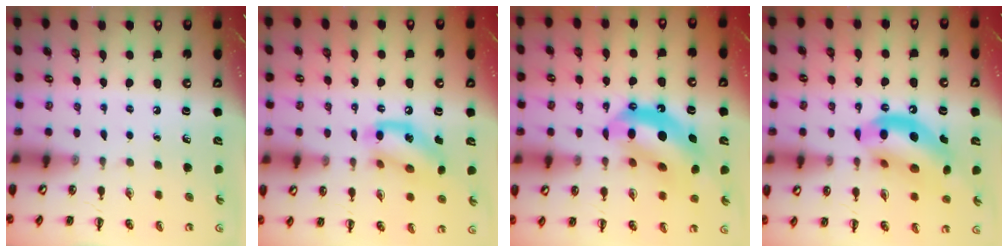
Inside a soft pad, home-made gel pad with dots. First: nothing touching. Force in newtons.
{"total": 14.4, "press": 14.1, "slide": 2.5}
{"total": 13.6, "press": 13.1, "slide": 3.8}
{"total": 16.3, "press": 15.7, "slide": 4.1}